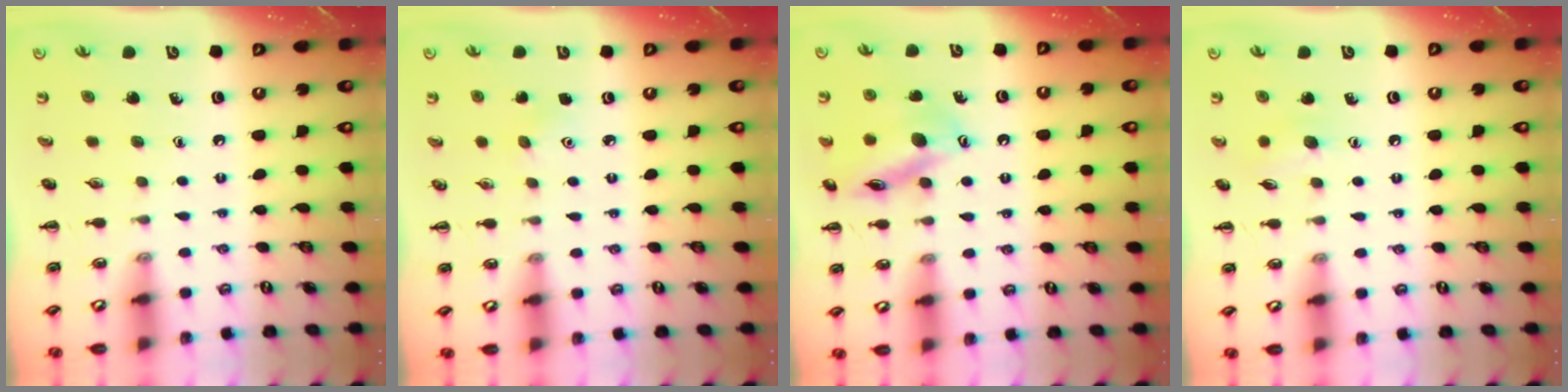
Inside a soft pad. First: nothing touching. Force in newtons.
{"total": 3.2, "press": 3.1, "slide": 0.8}
{"total": 15.1, "press": 15.0, "slide": 1.9}
{"total": 6.3, "press": 6.1, "slide": 1.7}